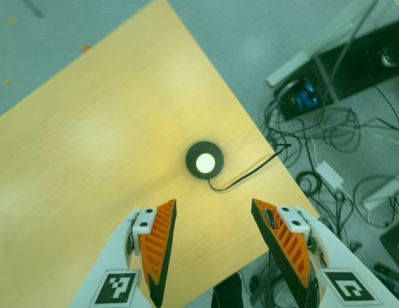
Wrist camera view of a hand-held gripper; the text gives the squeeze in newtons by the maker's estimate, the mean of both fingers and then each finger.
{"total": 0.0}